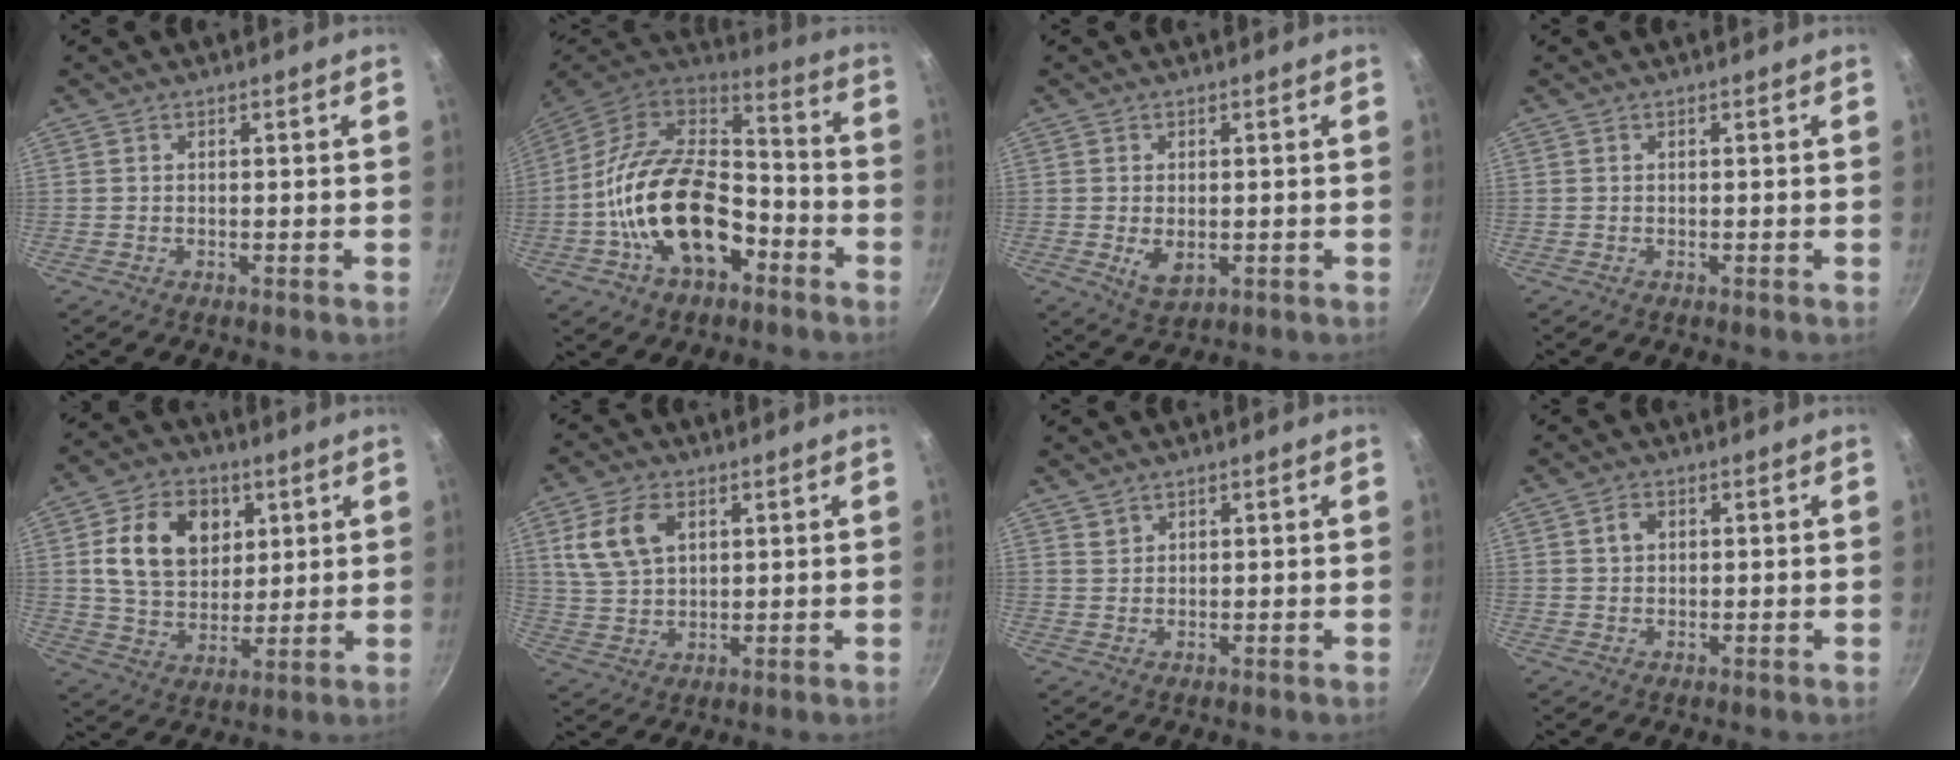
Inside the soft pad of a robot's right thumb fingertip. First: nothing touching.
{"total": 23.5, "force": [-7.4, 14.4, 17.0], "torque": [-0.277, 0.058, -0.132]}
{"total": 4.6, "force": [-0.6, 2.8, 3.6], "torque": [-0.056, -0.011, -0.002]}
{"total": 0.0}
{"total": 14.7, "force": [4.3, 10.9, 8.9], "torque": [-0.127, -0.007, 0.072]}
{"total": 9.5, "force": [3.5, 6.1, 6.5], "torque": [-0.114, -0.005, 0.070]}
{"total": 1.4, "force": [1.1, 0.9, 0.2], "torque": [0.009, 0.002, 0.022]}
{"total": 2.4, "force": [0.6, 1.9, 1.3], "torque": [-0.014, 0.006, 0.011]}